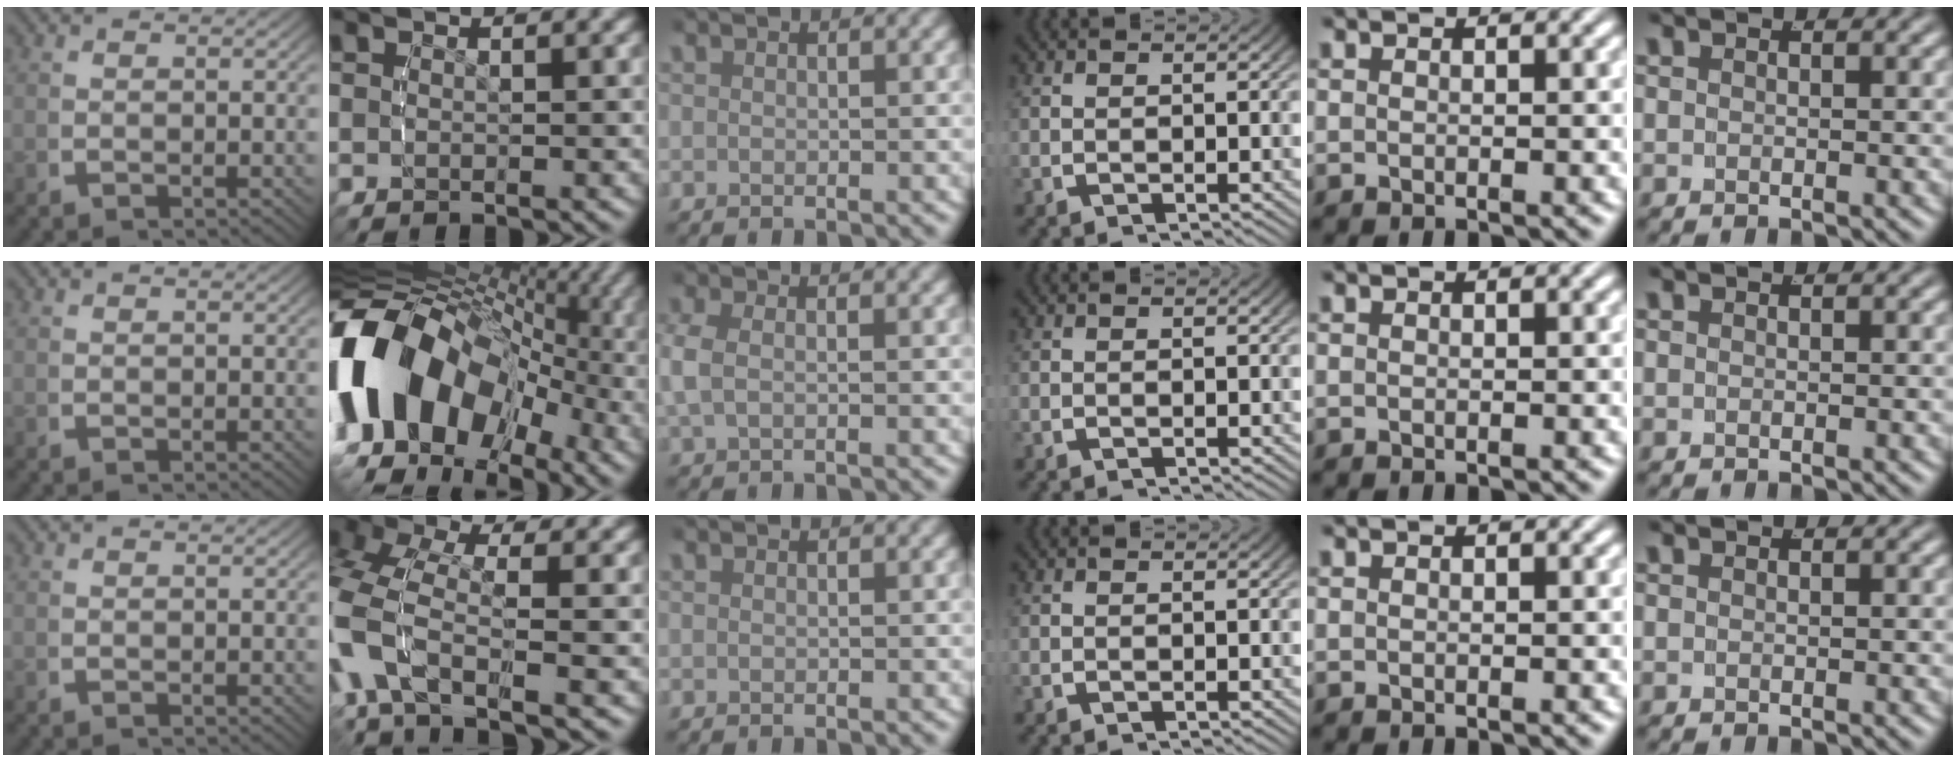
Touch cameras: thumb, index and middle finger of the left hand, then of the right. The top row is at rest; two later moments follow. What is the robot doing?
{"motion": "lift_and_place", "object": "bottle cap"}